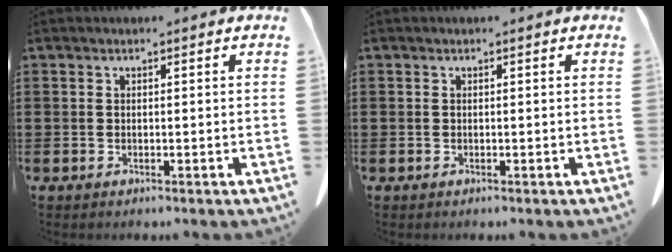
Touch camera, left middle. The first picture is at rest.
{"total": 0.0}